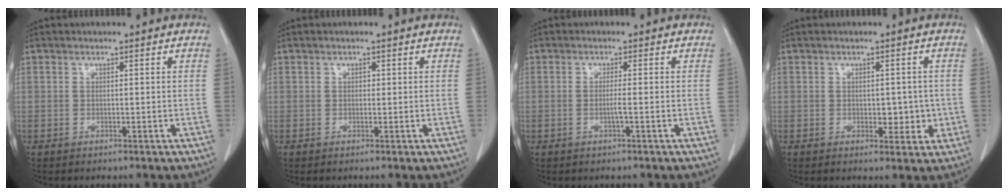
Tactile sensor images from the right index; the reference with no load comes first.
{"total": 0.5, "force": [0.1, 0.4, 0.3], "torque": [-0.002, 0.001, 0.002]}
{"total": 1.5, "force": [-0.4, -0.3, 1.4], "torque": [-0.026, 0.000, -0.007]}
{"total": 3.9, "force": [-0.4, 2.3, 3.0], "torque": [-0.026, 0.002, 0.003]}